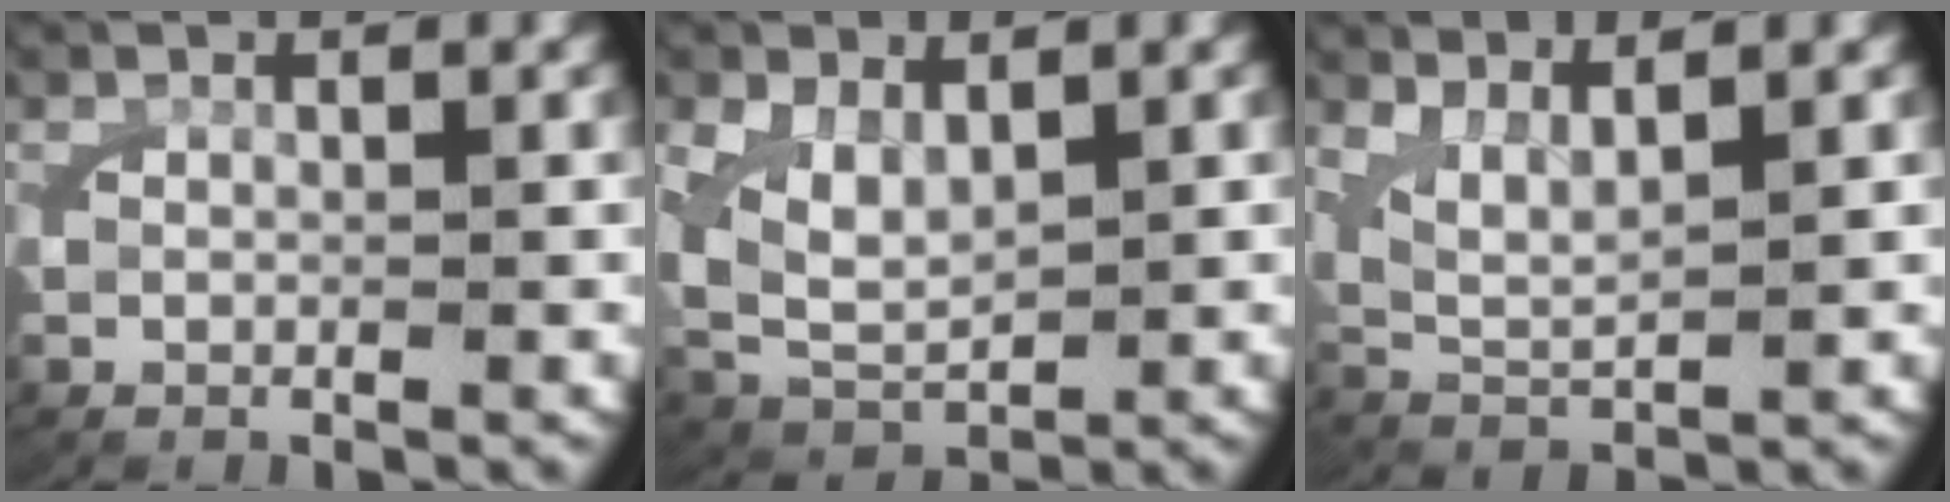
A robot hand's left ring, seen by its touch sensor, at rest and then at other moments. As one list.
[{"total": 5.8, "force": [0.5, 4.5, 3.6], "torque": [-0.101, -0.027, 0.022]}, {"total": 4.7, "force": [1.8, 3.1, 3.0], "torque": [-0.070, -0.010, 0.029]}]